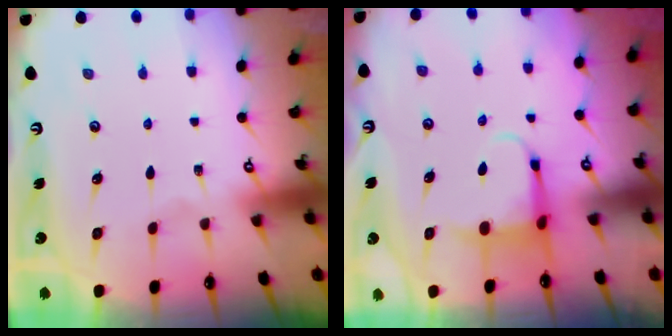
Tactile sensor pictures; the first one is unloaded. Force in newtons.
{"total": 6.2, "press": 6.1, "slide": 1.2}